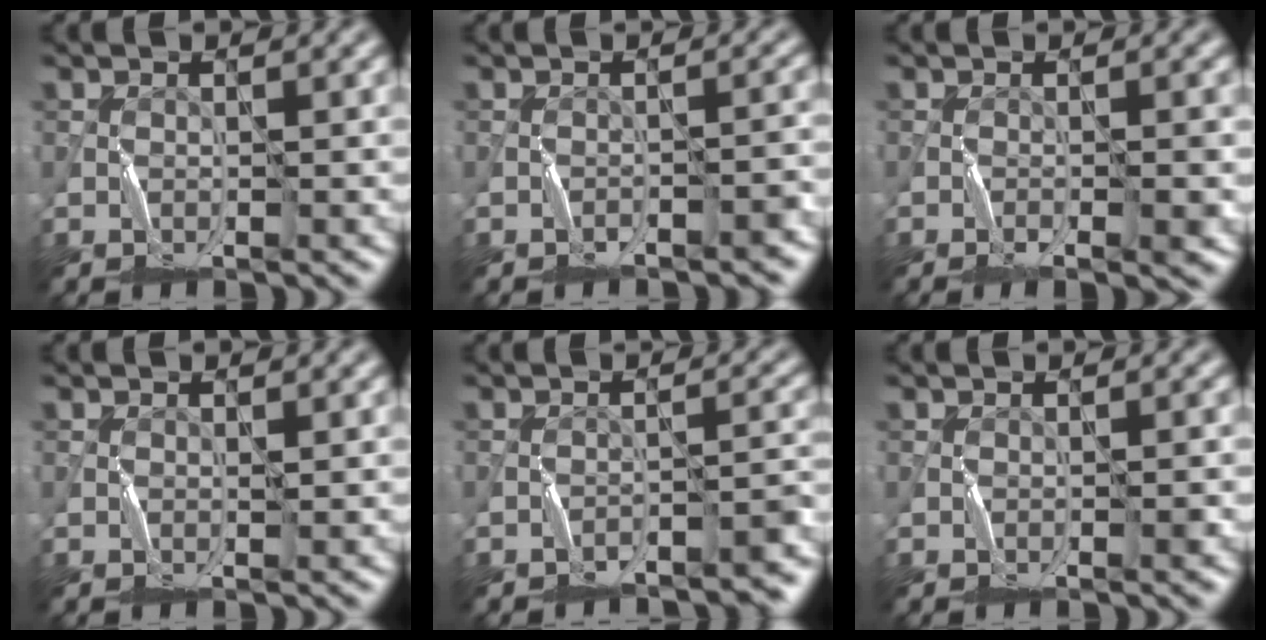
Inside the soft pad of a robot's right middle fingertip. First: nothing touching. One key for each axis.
{"total": 2.3, "fx": -1.9, "fy": 0.6, "fz": 1.2, "tx": -0.016, "ty": 0.012, "tz": -0.026}
{"total": 3.5, "fx": -1.5, "fy": 0.5, "fz": 3.1, "tx": -0.045, "ty": 0.005, "tz": -0.024}
{"total": 0.0}
{"total": 3.7, "fx": -3.3, "fy": 0.6, "fz": 1.6, "tx": -0.018, "ty": 0.013, "tz": -0.050}
{"total": 0.6, "fx": -0.2, "fy": 0.0, "fz": 0.6, "tx": -0.008, "ty": 0.003, "tz": -0.002}